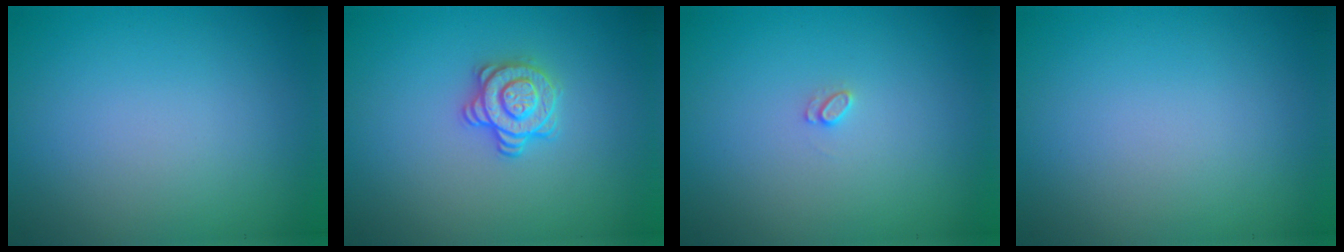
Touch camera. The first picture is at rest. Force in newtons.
{"total": 2.9, "press": 2.5, "slide": 1.4}
{"total": 0.7, "press": 0.7, "slide": 0.1}
{"total": 0.0}